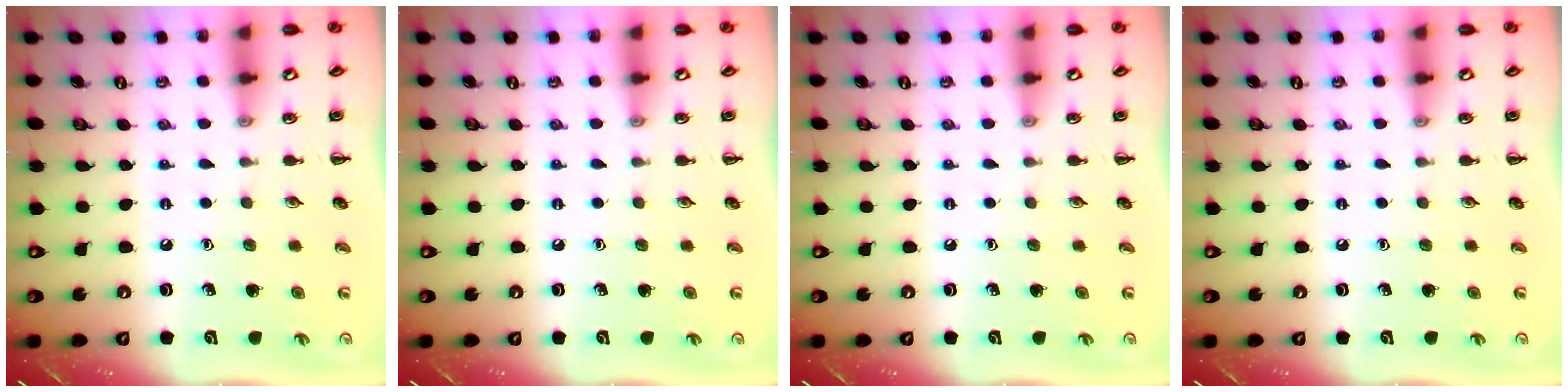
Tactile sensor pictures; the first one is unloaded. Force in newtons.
{"total": 0.0}
{"total": 0.0}
{"total": 0.0}